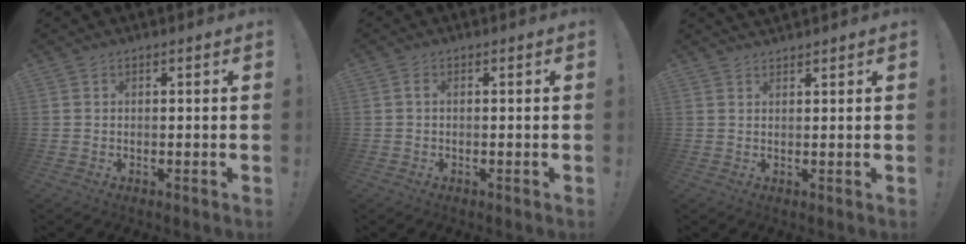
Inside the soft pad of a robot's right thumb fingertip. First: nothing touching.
{"total": 0.8, "force": [0.0, 0.3, 0.8], "torque": [-0.016, 0.003, 0.000]}
{"total": 1.8, "force": [1.8, 0.3, 0.0], "torque": [0.006, -0.012, 0.034]}